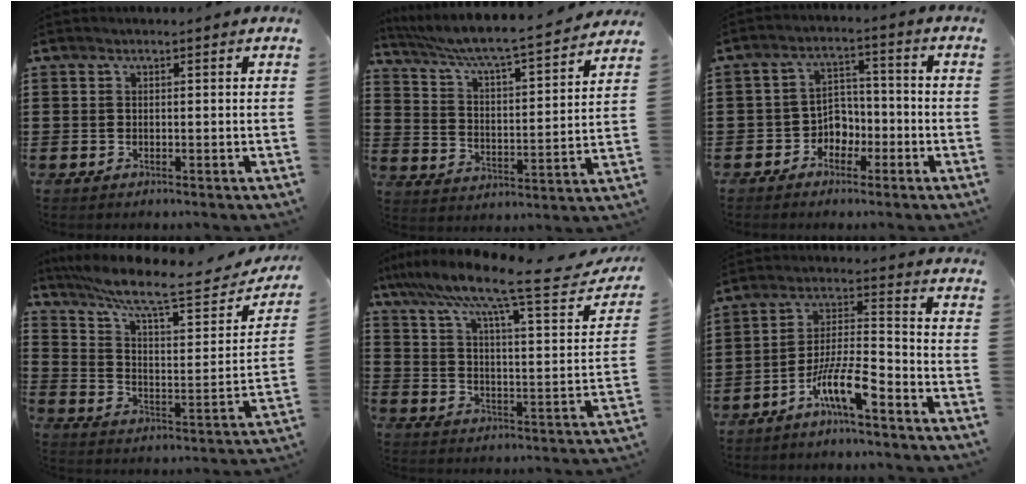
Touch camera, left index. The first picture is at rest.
{"total": 5.6, "force": [4.9, 0.0, 2.7], "torque": [-0.074, -0.039, 0.073]}
{"total": 4.2, "force": [-2.6, 3.0, 1.2], "torque": [-0.030, 0.011, -0.055]}
{"total": 10.6, "force": [8.1, 1.5, 6.6], "torque": [-0.151, -0.050, 0.134]}
{"total": 11.4, "force": [8.7, 0.9, 7.4], "torque": [-0.148, -0.058, 0.133]}
{"total": 9.4, "force": [-6.6, 1.7, 6.6], "torque": [-0.139, -0.001, -0.128]}